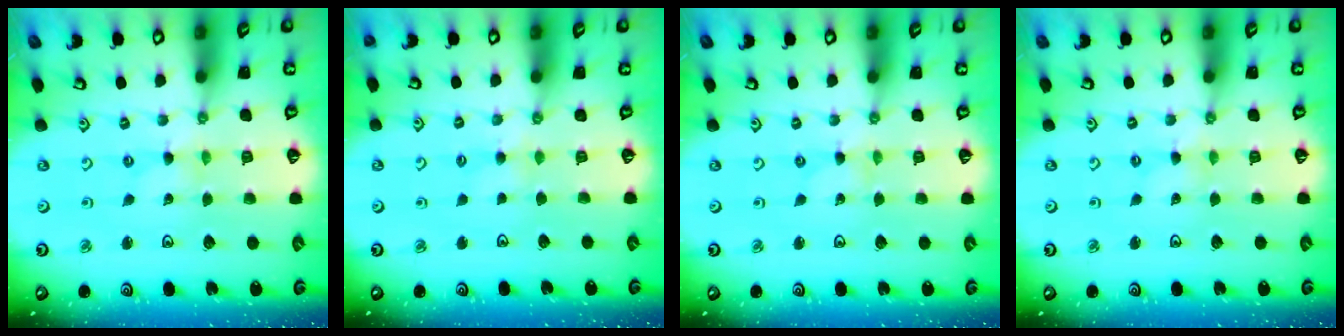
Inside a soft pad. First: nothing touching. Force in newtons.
{"total": 2.3, "press": 2.3, "slide": 0.4}
{"total": 0.0}
{"total": 0.0}